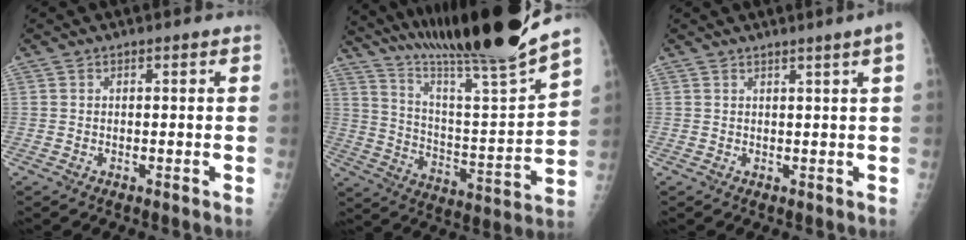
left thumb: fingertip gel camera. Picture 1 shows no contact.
{"total": 24.3, "force": [20.6, -0.7, 12.8], "torque": [-0.195, -0.116, 0.335]}
{"total": 3.0, "force": [1.6, -0.9, 2.5], "torque": [-0.037, -0.006, 0.026]}